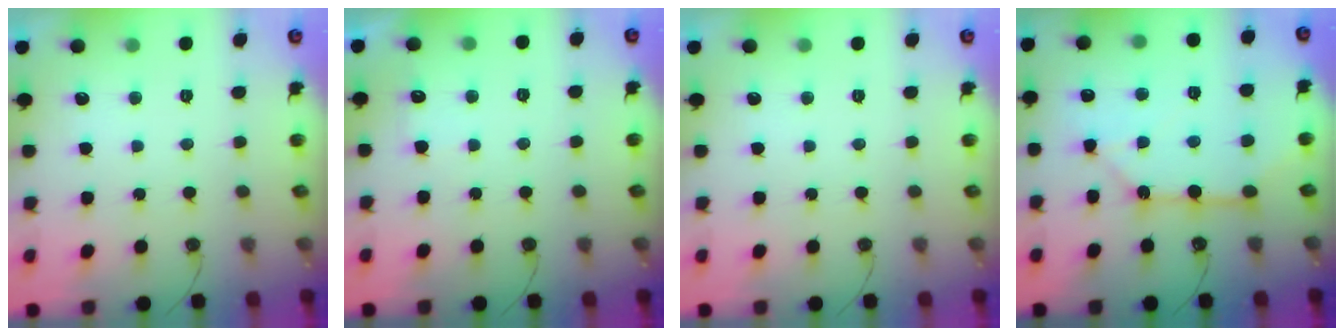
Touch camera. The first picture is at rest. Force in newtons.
{"total": 4.0, "press": 3.9, "slide": 0.8}
{"total": 0.0}
{"total": 11.6, "press": 11.5, "slide": 1.1}